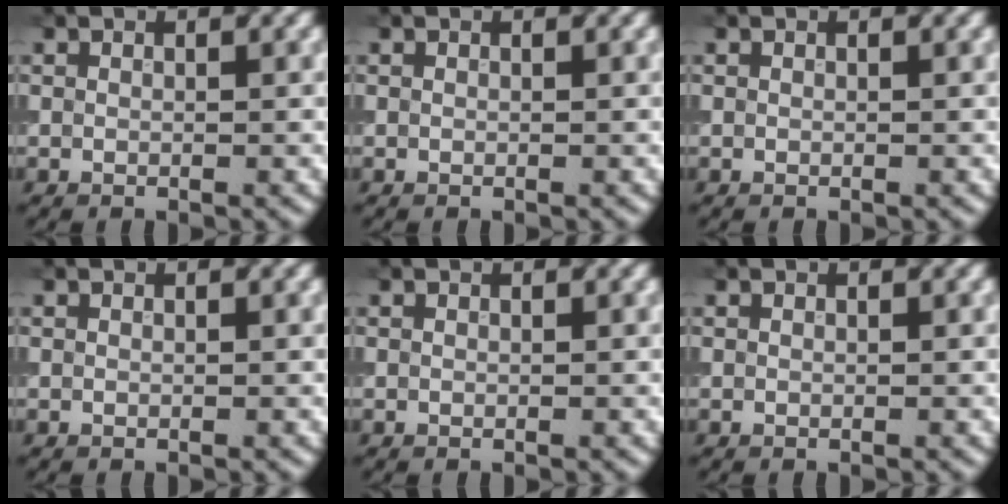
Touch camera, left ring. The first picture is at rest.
{"total": 0.0}
{"total": 0.0}
{"total": 0.0}
{"total": 0.0}
{"total": 0.0}